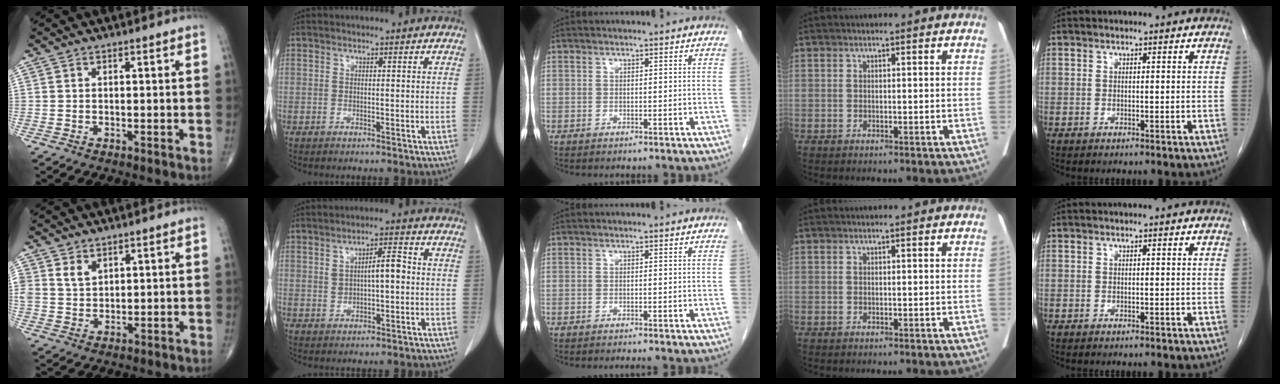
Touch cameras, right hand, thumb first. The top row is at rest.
{"thumb": {"total": 3.6, "force": [2.0, 2.5, 1.7], "torque": [-0.018, -0.015, 0.044]}, "index": {"total": 4.9, "force": [0.4, 1.6, 4.6], "torque": [-0.075, 0.015, 0.010]}, "middle": {"total": 1.2, "force": [-1.0, -0.3, 0.4], "torque": [-0.005, 0.001, -0.015]}}